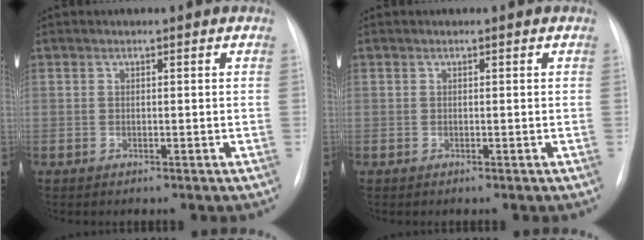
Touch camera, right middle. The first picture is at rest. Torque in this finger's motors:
{"motor_torque": [0.00, 0.00, 0.00, 0.00]}